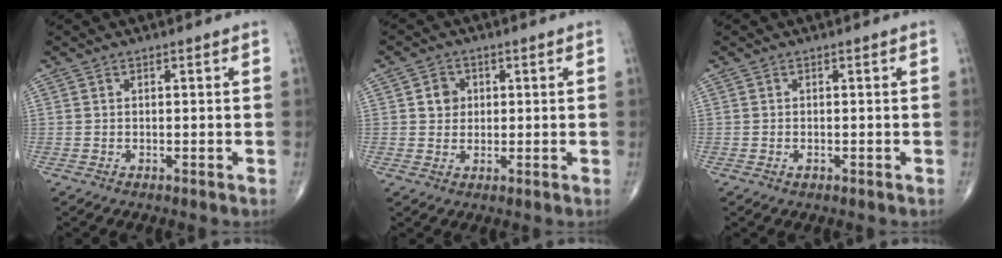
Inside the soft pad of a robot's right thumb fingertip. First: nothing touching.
{"total": 3.6, "force": [0.8, 3.2, 1.5], "torque": [-0.004, 0.001, 0.010]}
{"total": 0.7, "force": [-0.3, 0.4, 0.5], "torque": [-0.008, 0.001, -0.004]}